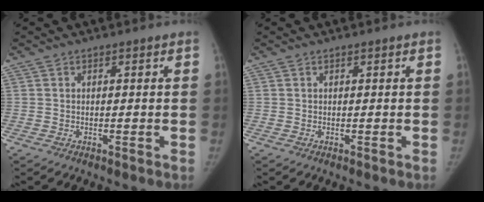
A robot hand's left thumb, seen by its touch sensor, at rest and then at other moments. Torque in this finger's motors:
{"motor_torque": [0.00, 0.00, 0.05, -0.05, 0.00]}